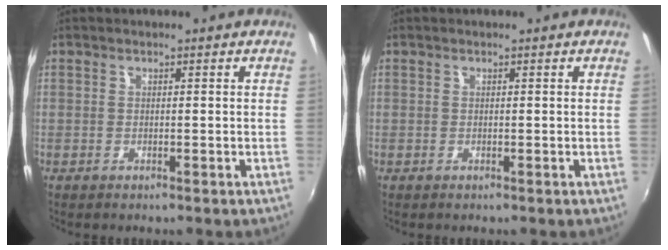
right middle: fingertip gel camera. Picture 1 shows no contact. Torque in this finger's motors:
{"motor_torque": [0.00, 0.00, 0.00, 0.00]}